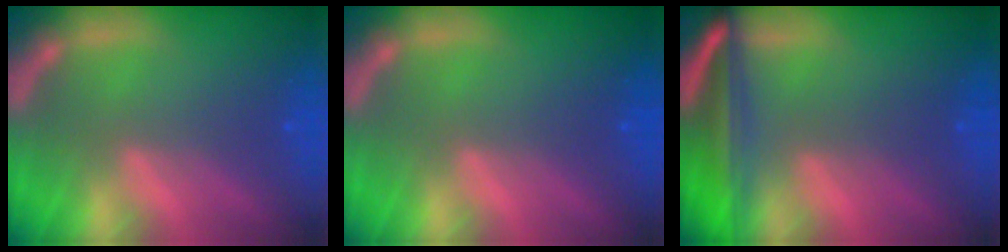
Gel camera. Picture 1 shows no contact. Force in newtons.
{"total": 0.0}
{"total": 8.5}